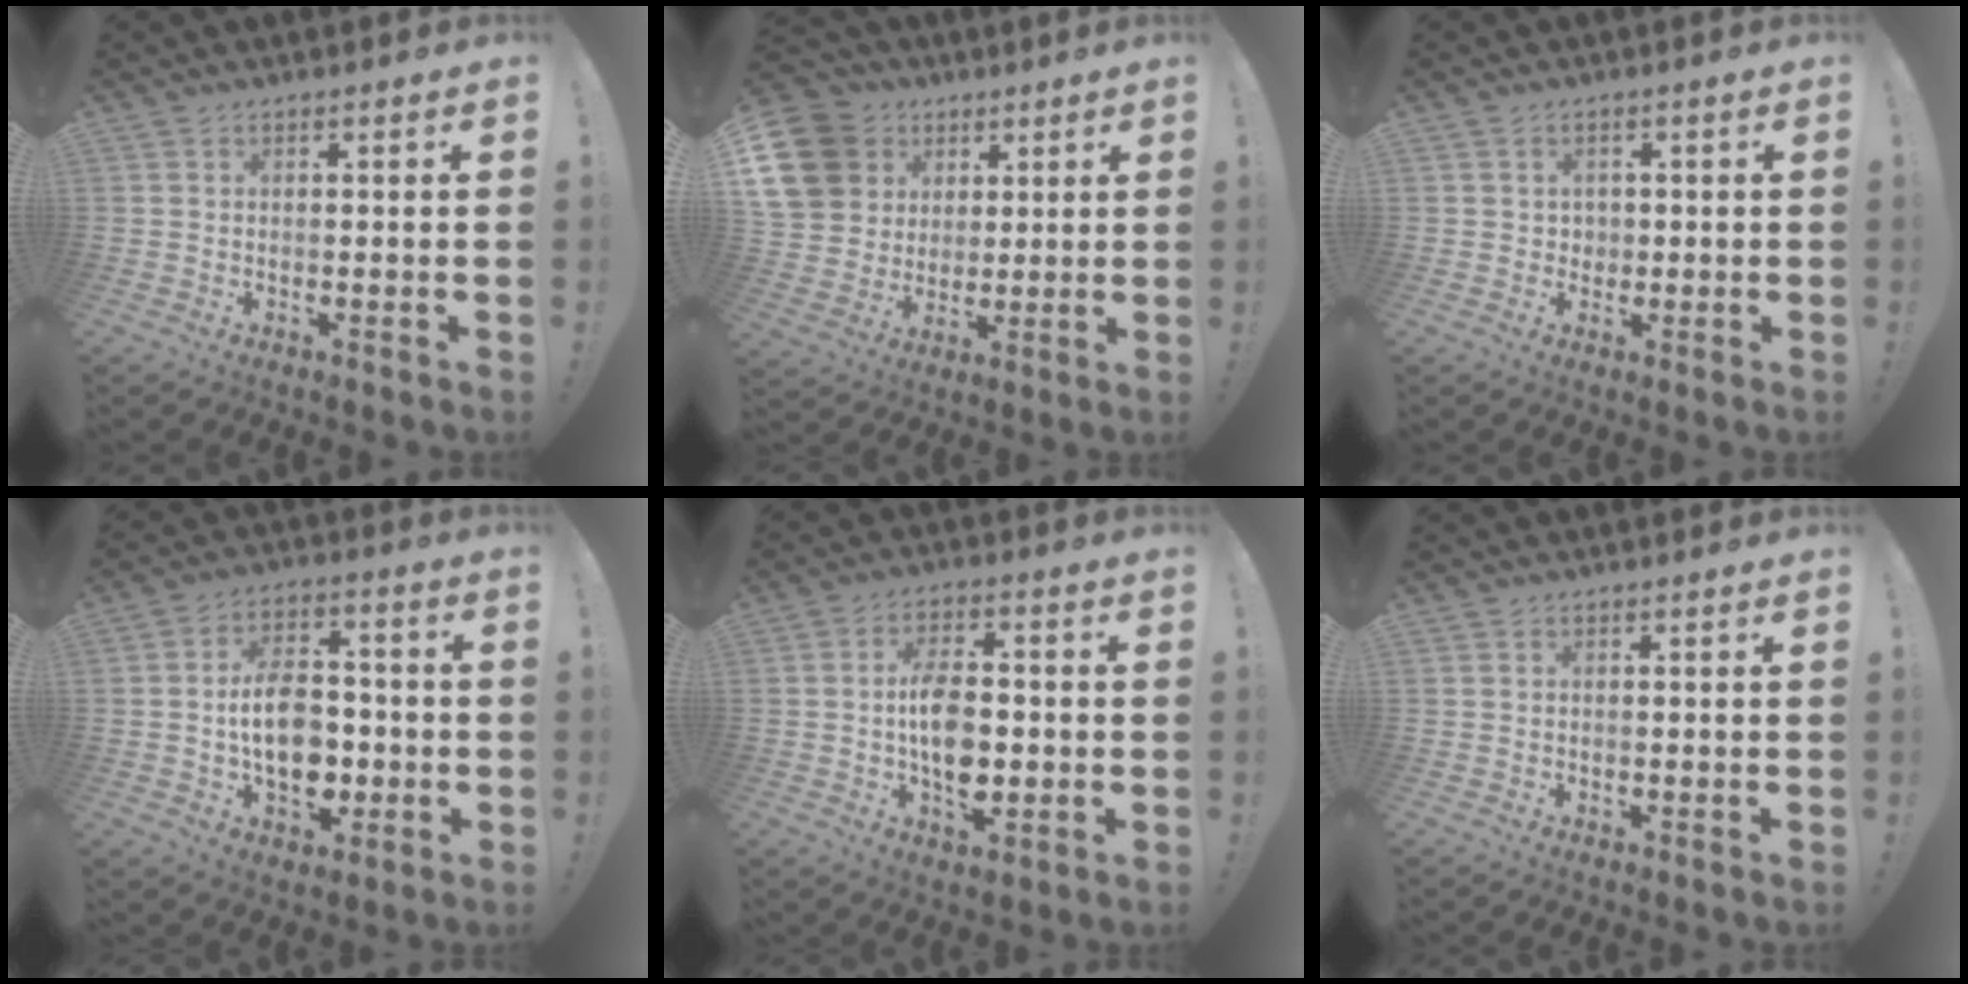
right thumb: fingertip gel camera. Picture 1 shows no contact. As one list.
[{"total": 17.2, "force": [5.8, 14.4, 7.5], "torque": [-0.117, -0.018, 0.125]}, {"total": 2.6, "force": [0.6, 2.5, 0.5], "torque": [-0.005, -0.003, 0.009]}, {"total": 14.3, "force": [-2.1, 10.0, 10.0], "torque": [-0.166, 0.013, -0.036]}, {"total": 11.7, "force": [-1.5, 6.9, 9.4], "torque": [-0.157, 0.006, -0.023]}, {"total": 0.0}]